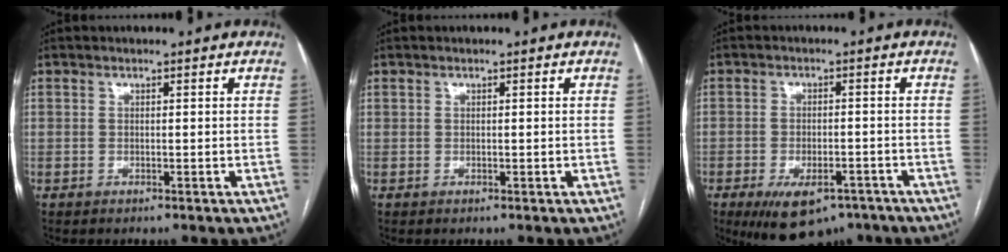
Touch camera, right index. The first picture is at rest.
{"total": 0.0}
{"total": 10.0, "force": [-6.7, 4.7, 5.8], "torque": [-0.089, -0.003, -0.097]}